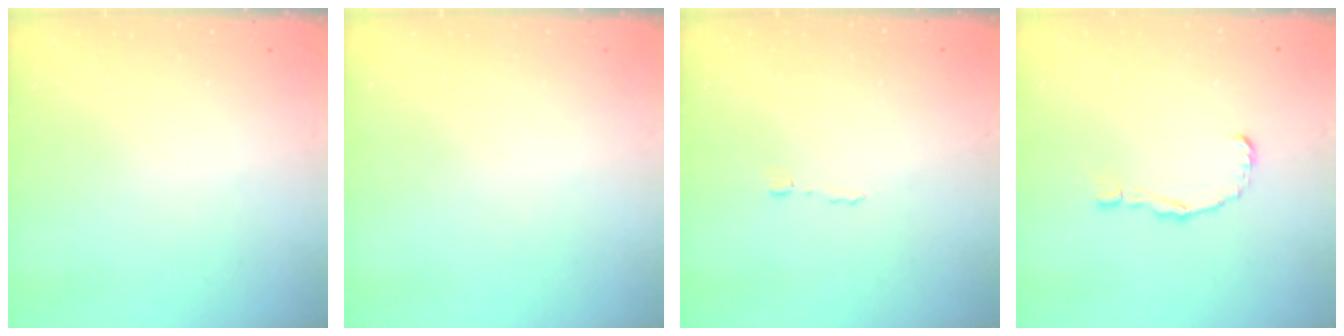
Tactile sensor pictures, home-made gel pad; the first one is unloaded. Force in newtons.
{"total": 0.0}
{"total": 1.2, "press": 1.2, "slide": 0.0}
{"total": 2.4, "press": 2.3, "slide": 0.3}